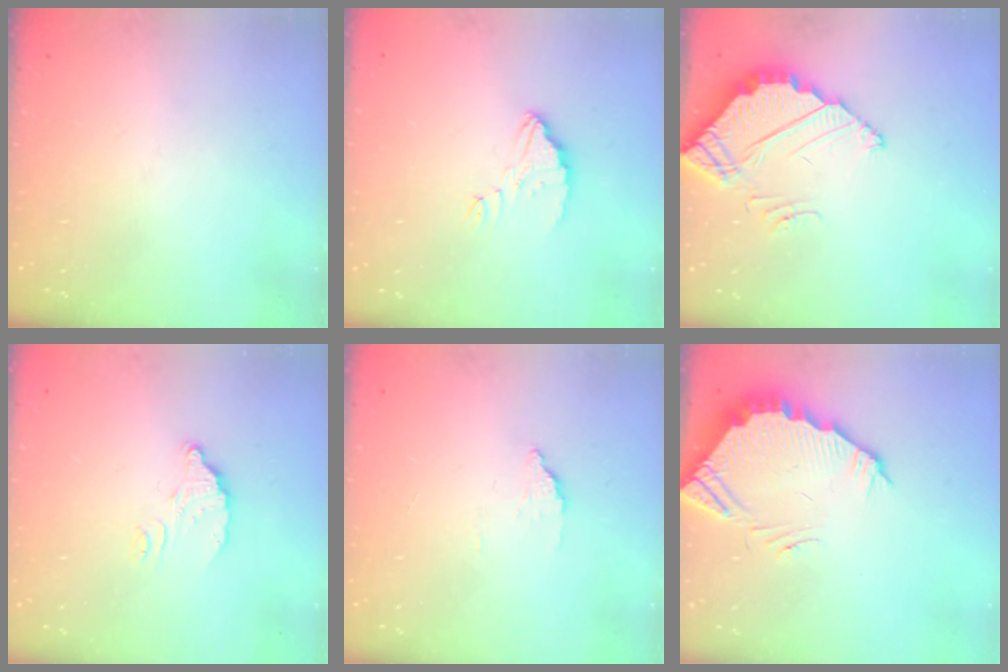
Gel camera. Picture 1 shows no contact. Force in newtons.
{"total": 3.2, "press": 3.1, "slide": 0.3}
{"total": 3.9, "press": 3.9, "slide": 0.1}
{"total": 5.6, "press": 5.6, "slide": 0.3}
{"total": 2.2, "press": 2.2, "slide": 0.2}
{"total": 4.8, "press": 4.8, "slide": 0.1}